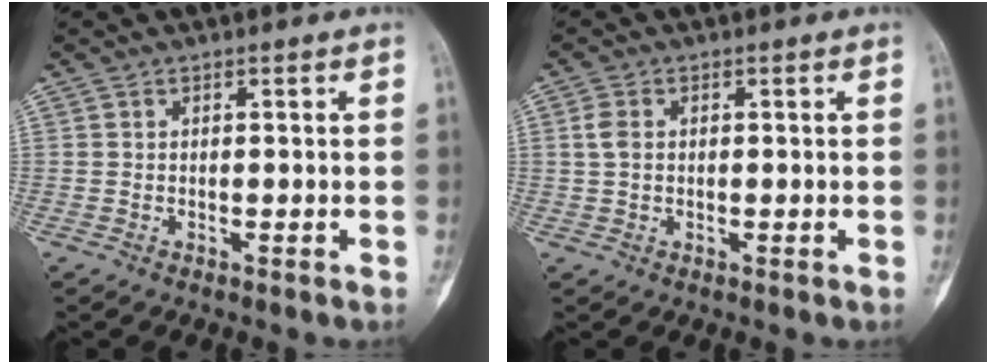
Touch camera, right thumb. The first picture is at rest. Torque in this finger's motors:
{"motor_torque": [-0.09, 0.40, 0.32, 0.23, 0.11]}